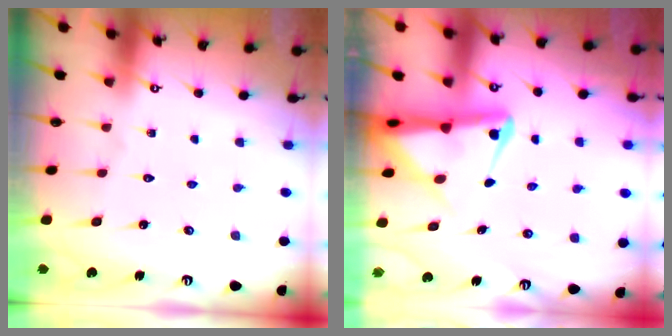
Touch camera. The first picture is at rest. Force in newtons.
{"total": 7.0, "press": 6.9, "slide": 1.3}